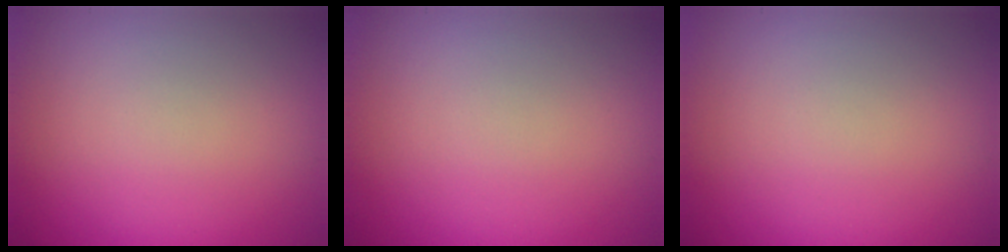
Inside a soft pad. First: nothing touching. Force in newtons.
{"total": 0.0}
{"total": 0.0}